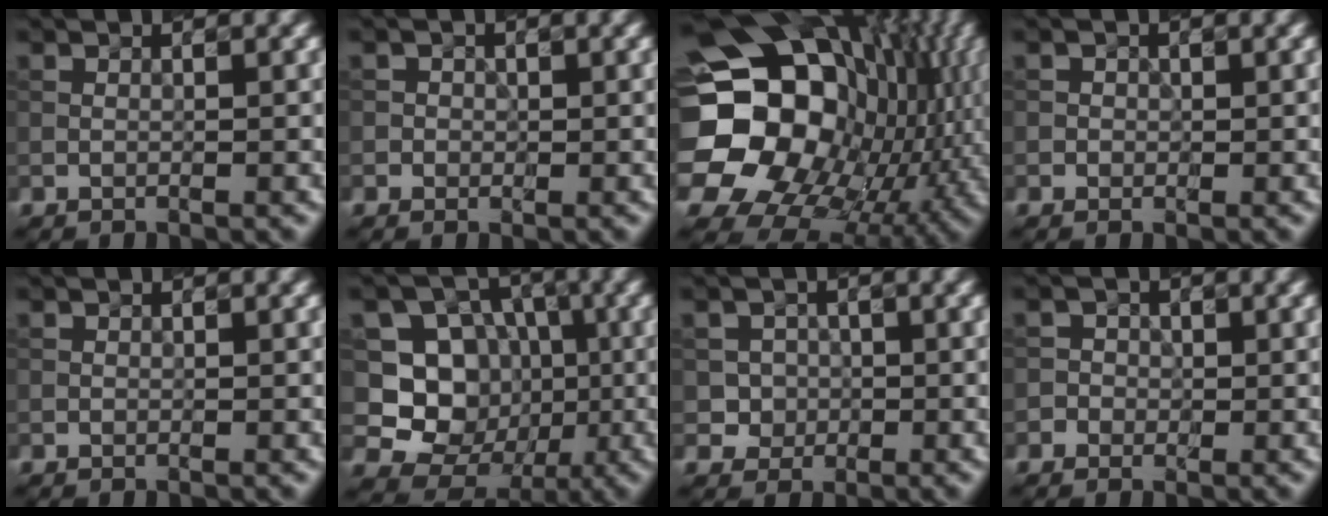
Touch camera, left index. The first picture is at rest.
{"total": 1.2, "force": [0.1, 1.2, 0.3], "torque": [0.004, -0.005, 0.003]}
{"total": 21.6, "force": [1.1, 17.4, 12.8], "torque": [-0.261, -0.018, 0.017]}
{"total": 0.9, "force": [0.0, 0.9, 0.2], "torque": [0.001, -0.004, -0.004]}
{"total": 0.0}
{"total": 9.4, "force": [-0.7, 8.7, 3.4], "torque": [-0.070, 0.005, -0.034]}
{"total": 2.4, "force": [-0.3, 2.3, 0.4], "torque": [0.003, -0.002, -0.002]}
{"total": 2.1, "force": [-0.5, 2.0, 0.4], "torque": [0.013, 0.006, -0.018]}